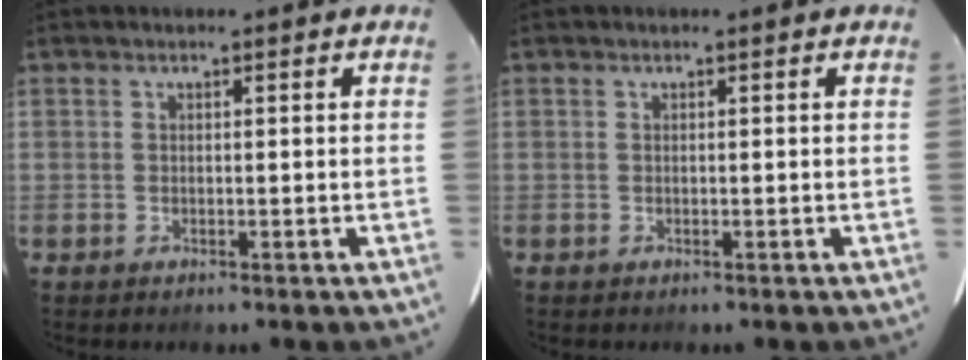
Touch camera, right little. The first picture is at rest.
{"total": 0.0}